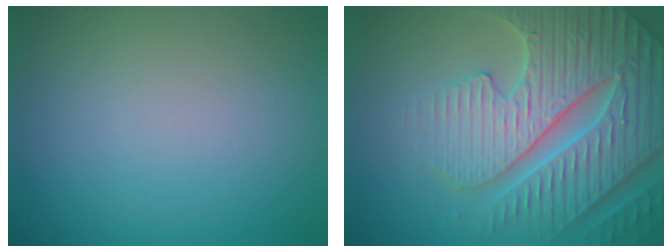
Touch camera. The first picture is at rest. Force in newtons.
{"total": 7.6, "press": 7.4, "slide": 1.7}